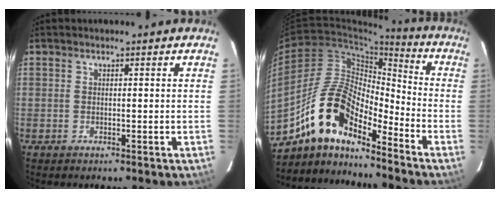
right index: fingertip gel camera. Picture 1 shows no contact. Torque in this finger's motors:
{"motor_torque": [0.76, -0.57, 1.00, 0.17]}